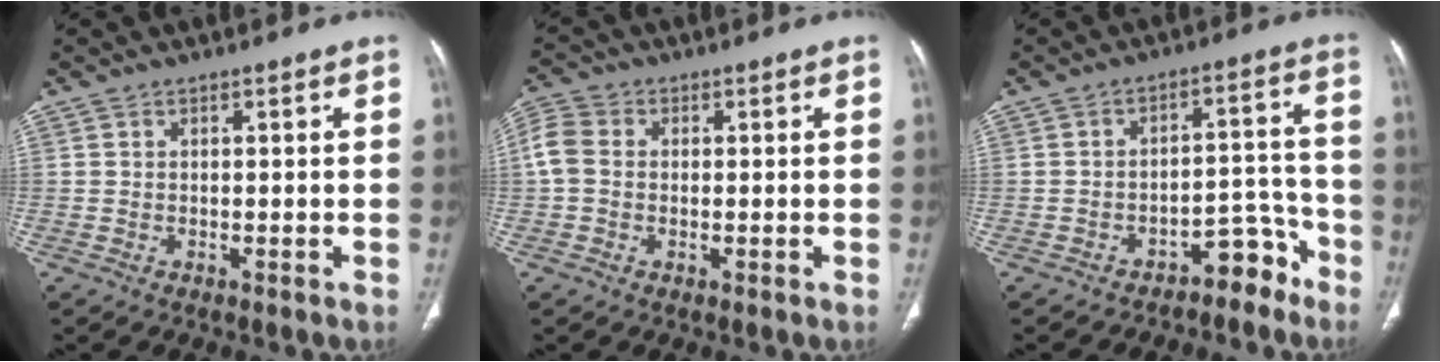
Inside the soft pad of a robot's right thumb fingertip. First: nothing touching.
{"total": 5.7, "force": [0.3, 4.5, 3.4], "torque": [-0.080, 0.016, -0.002]}
{"total": 6.6, "force": [-5.3, 3.2, 2.4], "torque": [-0.004, 0.087, -0.079]}